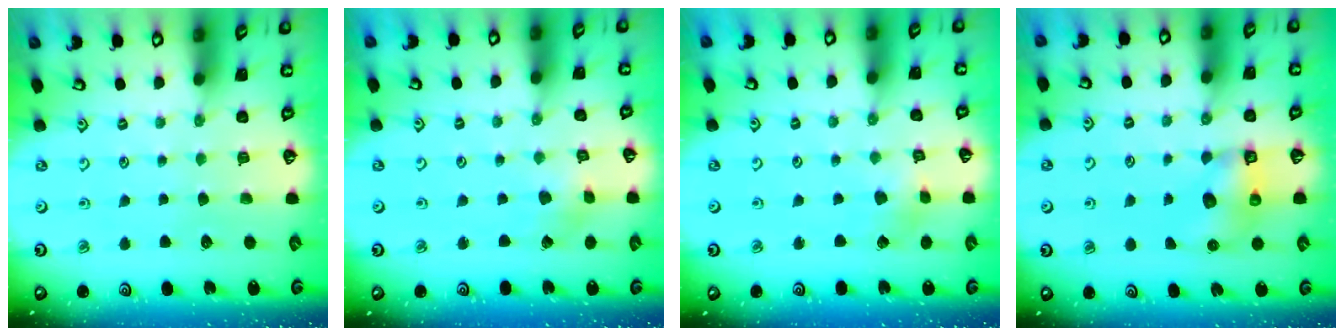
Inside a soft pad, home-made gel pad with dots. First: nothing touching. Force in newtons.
{"total": 2.1, "press": 2.1, "slide": 0.2}
{"total": 3.1, "press": 3.1, "slide": 0.2}
{"total": 6.8, "press": 6.8, "slide": 0.2}